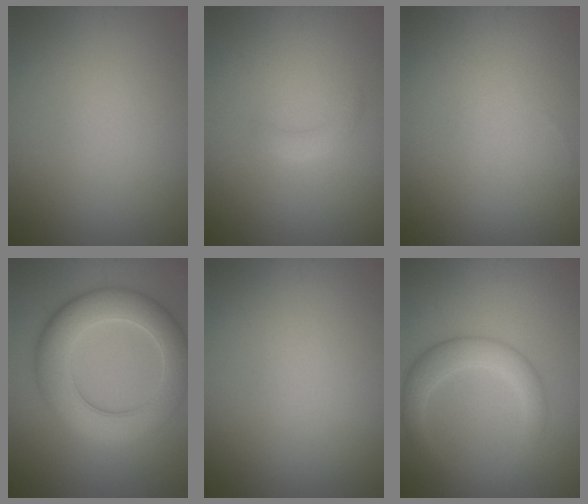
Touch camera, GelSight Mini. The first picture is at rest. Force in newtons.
{"total": 1.3, "press": 1.3, "slide": 0.0}
{"total": 0.0}
{"total": 8.5, "press": 8.5, "slide": 0.1}
{"total": 0.0}
{"total": 2.6, "press": 2.6, "slide": 0.2}